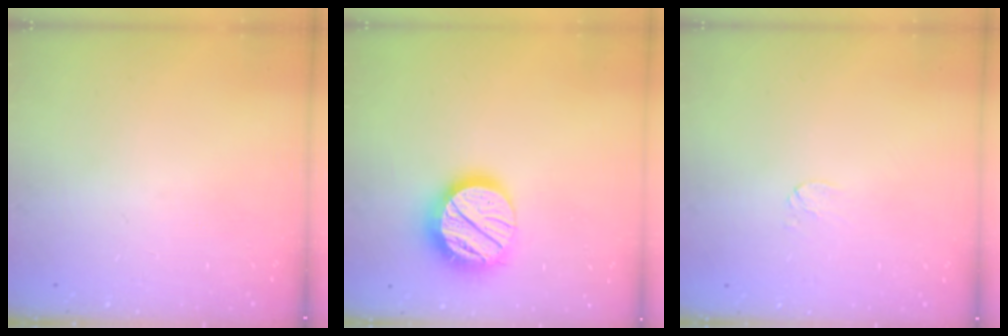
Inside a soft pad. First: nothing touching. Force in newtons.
{"total": 18.4, "press": 18.3, "slide": 1.6}
{"total": 3.6, "press": 3.6, "slide": 0.4}